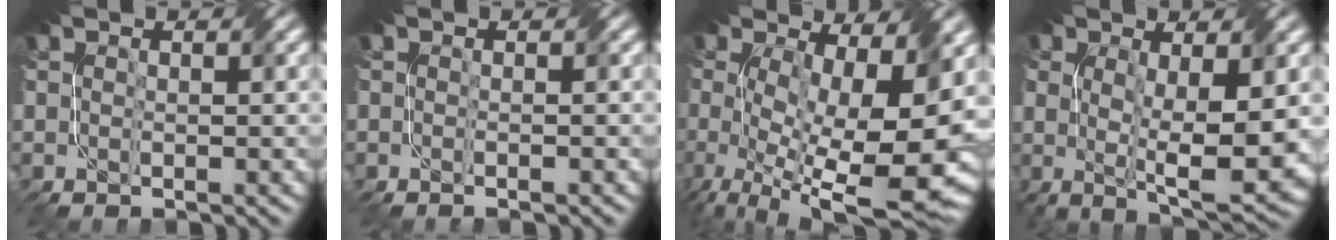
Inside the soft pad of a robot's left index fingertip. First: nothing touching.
{"total": 1.4, "force": [-0.8, 0.4, 1.0], "torque": [0.003, 0.002, -0.009]}
{"total": 15.2, "force": [-1.8, 7.0, 13.3], "torque": [-0.200, -0.031, 0.000]}
{"total": 6.9, "force": [0.6, 2.8, 6.3], "torque": [-0.112, -0.013, 0.020]}